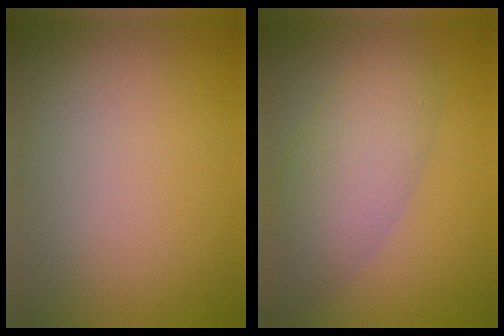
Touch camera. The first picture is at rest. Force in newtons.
{"total": 5.7, "press": 5.7, "slide": 0.5}